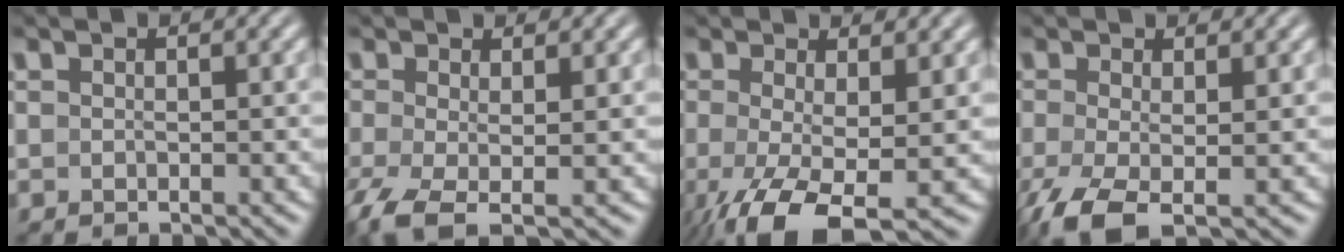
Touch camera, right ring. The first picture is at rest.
{"total": 4.2, "force": [-2.6, 1.9, 2.7], "torque": [-0.081, -0.048, -0.019]}
{"total": 5.5, "force": [-2.9, 1.7, 4.3], "torque": [-0.106, -0.046, -0.022]}
{"total": 4.6, "force": [-2.7, 2.0, 3.1], "torque": [-0.086, -0.044, -0.021]}